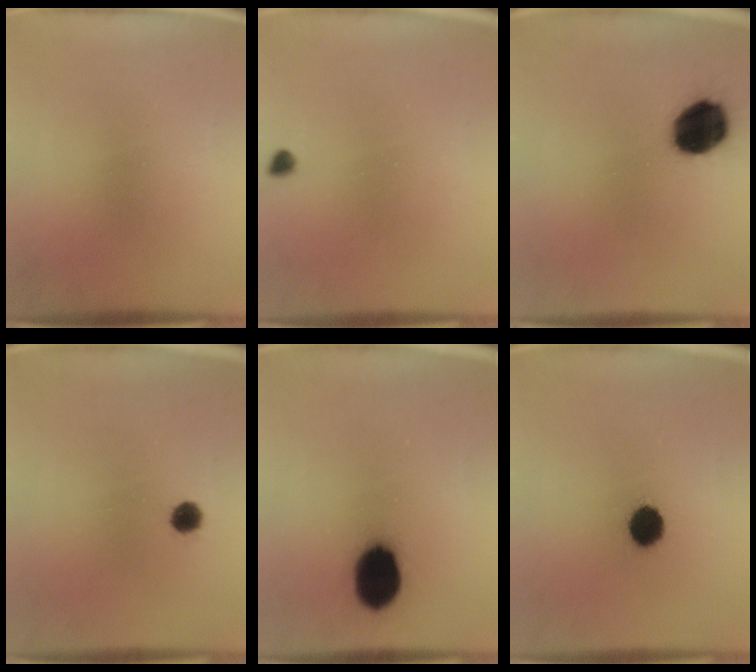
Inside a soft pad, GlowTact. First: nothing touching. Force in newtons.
{"total": 1.2}
{"total": 13.0}
{"total": 2.4}
{"total": 13.4}
{"total": 7.5}